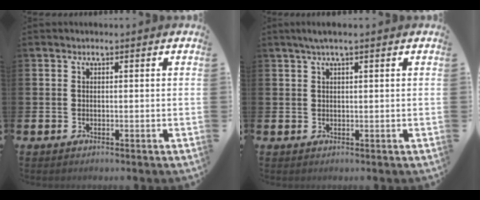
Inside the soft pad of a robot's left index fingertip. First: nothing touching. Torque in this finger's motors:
{"motor_torque": [0.27, -0.15, 0.25, 0.06]}